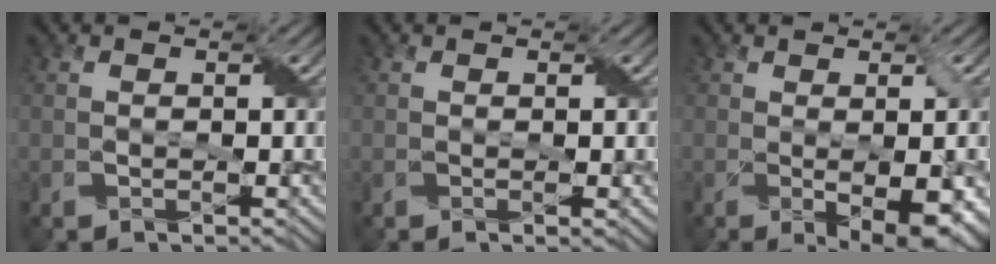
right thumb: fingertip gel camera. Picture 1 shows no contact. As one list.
[{"total": 0.9, "force": [0.0, 0.1, 0.9], "torque": [-0.015, -0.001, 0.000]}, {"total": 5.8, "force": [-1.0, 2.0, 5.4], "torque": [-0.080, -0.016, 0.004]}]